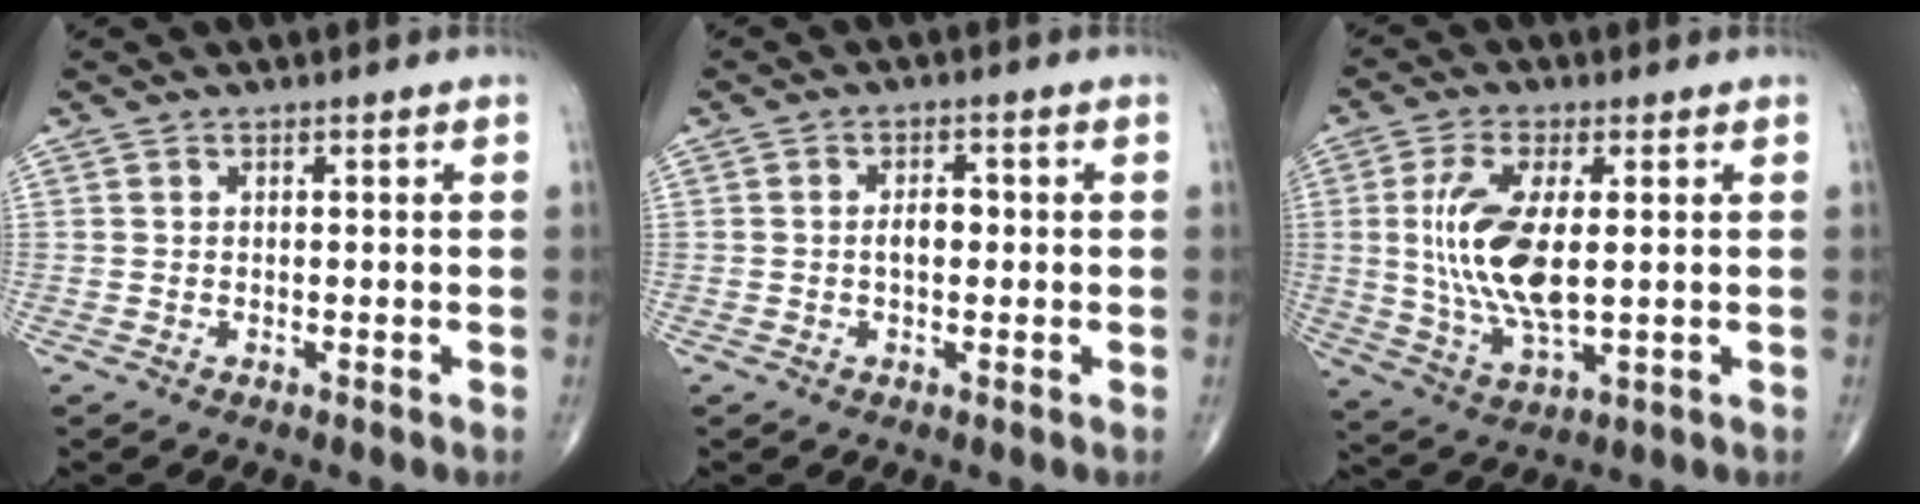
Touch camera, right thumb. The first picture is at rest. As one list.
[{"total": 4.1, "force": [-0.2, 2.4, 3.3], "torque": [-0.055, 0.012, -0.007]}, {"total": 13.5, "force": [1.1, 5.5, 12.3], "torque": [-0.258, -0.014, 0.029]}]